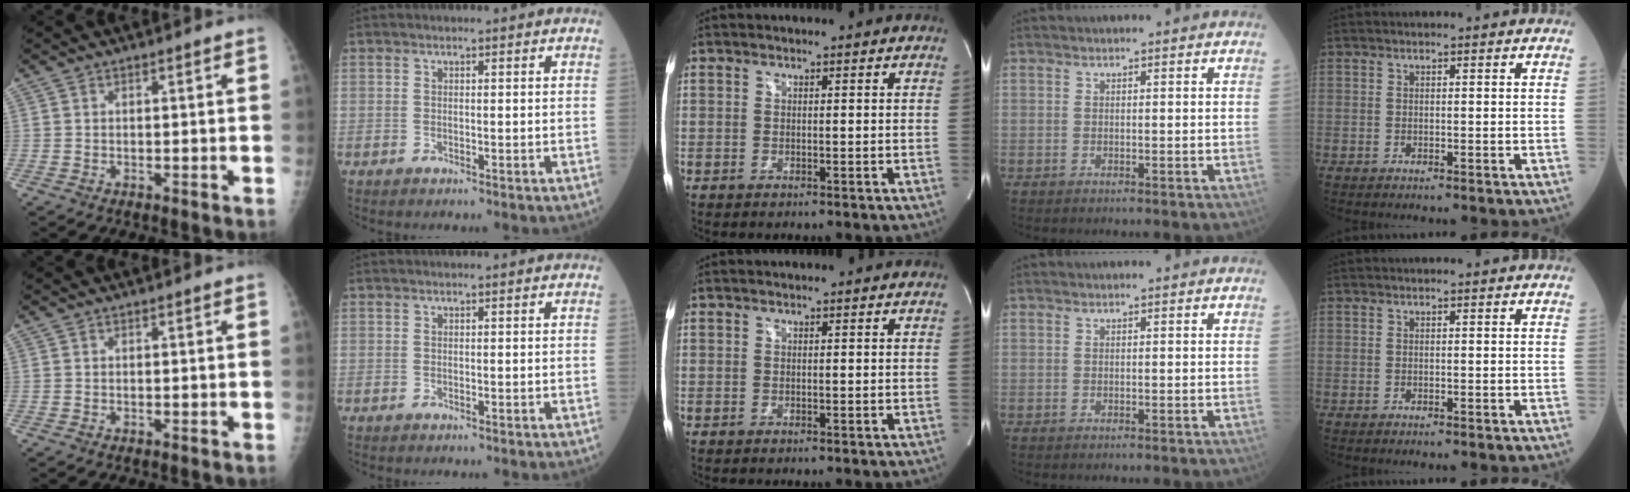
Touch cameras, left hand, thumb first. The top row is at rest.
{}